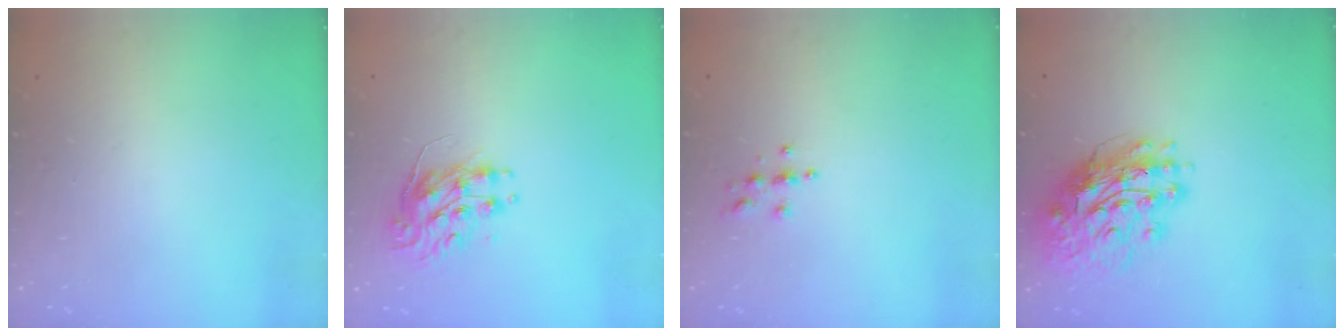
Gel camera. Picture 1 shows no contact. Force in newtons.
{"total": 8.8, "press": 8.8, "slide": 0.3}
{"total": 4.0, "press": 3.9, "slide": 0.4}
{"total": 16.2, "press": 16.1, "slide": 2.1}